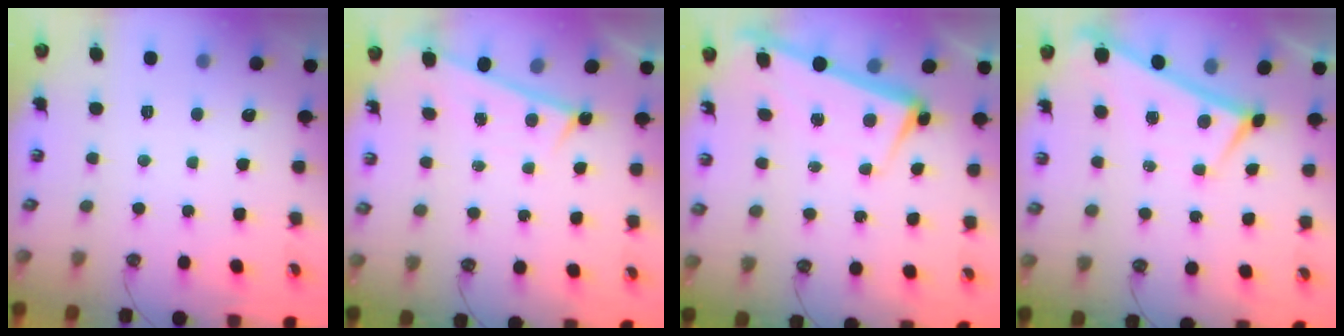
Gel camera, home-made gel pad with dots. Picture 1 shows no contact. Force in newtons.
{"total": 1.4, "press": 1.1, "slide": 0.7}
{"total": 2.4, "press": 2.3, "slide": 0.9}
{"total": 0.0}